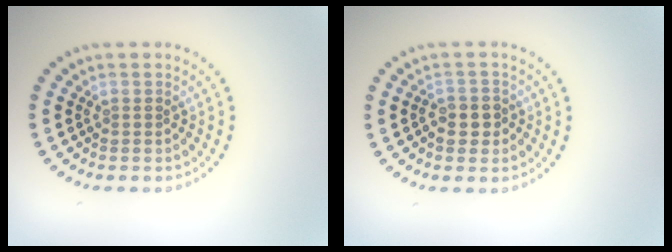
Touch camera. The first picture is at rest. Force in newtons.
{"total": 1.7, "press": 1.6, "slide": 0.5}